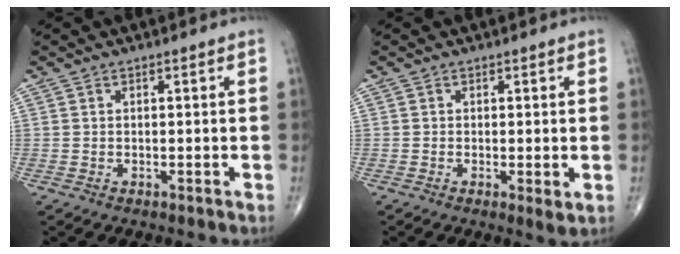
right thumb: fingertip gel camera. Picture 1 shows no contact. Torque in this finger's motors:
{"motor_torque": [-0.31, 0.09, -0.38, -0.10, 0.00]}